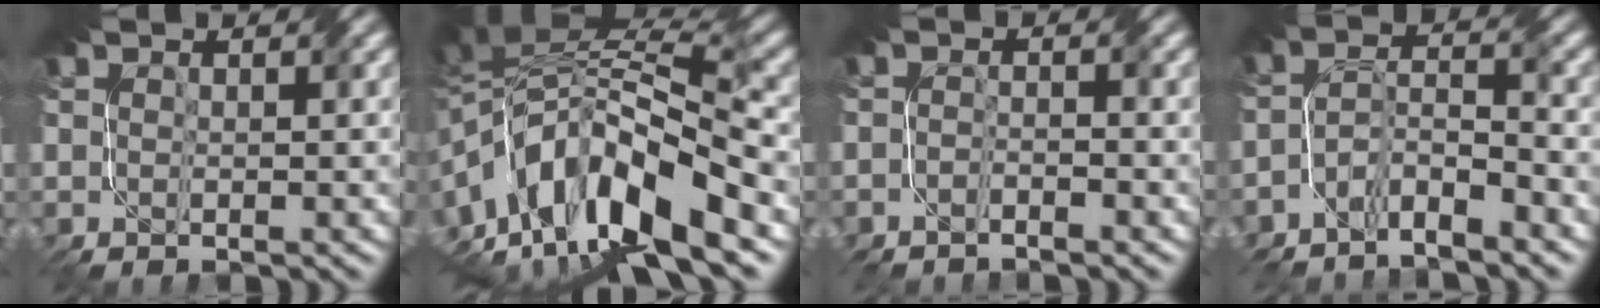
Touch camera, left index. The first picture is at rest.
{"total": 12.6, "force": [-4.2, 6.0, 10.2], "torque": [-0.188, 0.024, -0.073]}
{"total": 1.4, "force": [-1.4, 0.0, 0.0], "torque": [0.003, 0.001, -0.027]}
{"total": 4.6, "force": [-3.9, 1.1, 2.1], "torque": [-0.040, 0.006, -0.078]}